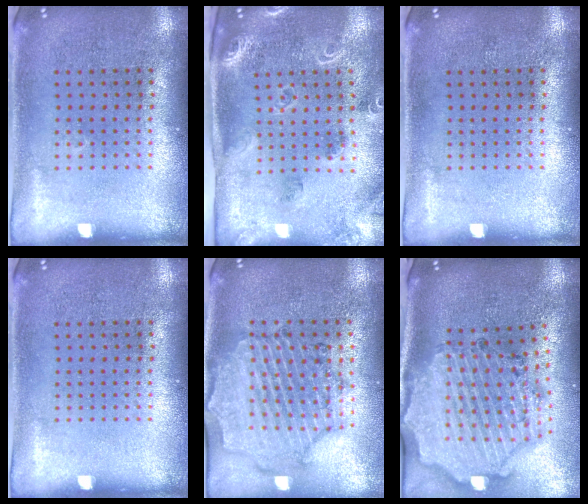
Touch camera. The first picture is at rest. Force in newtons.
{"total": 1.7, "press": 1.7, "slide": 0.3}
{"total": 0.0}
{"total": 0.0}
{"total": 1.6, "press": 1.6, "slide": 0.4}
{"total": 2.9, "press": 2.6, "slide": 1.2}